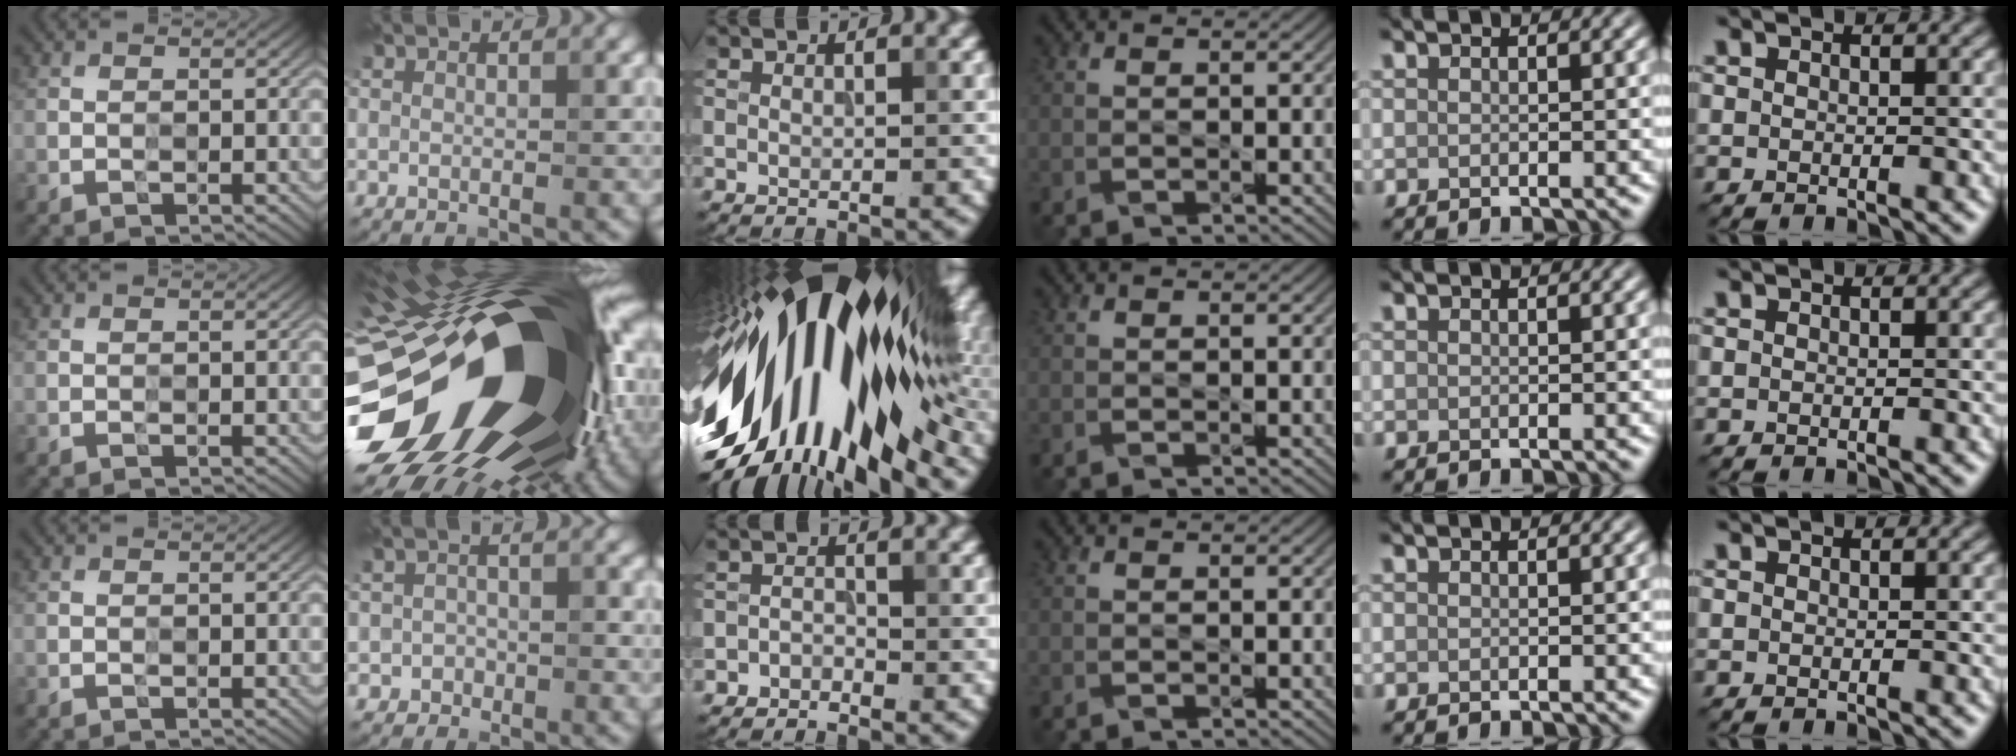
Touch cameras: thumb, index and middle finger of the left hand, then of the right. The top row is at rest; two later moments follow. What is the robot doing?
{"motion": "press", "object": "button"}